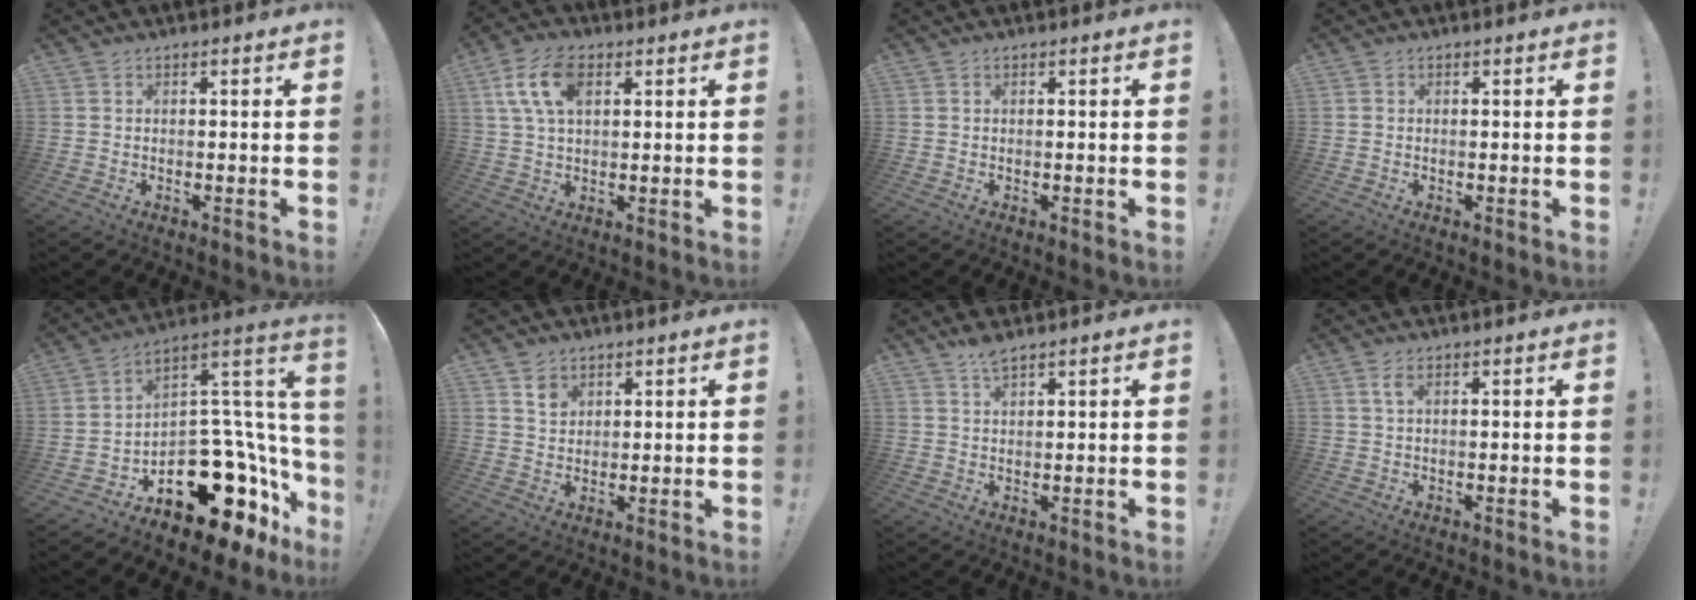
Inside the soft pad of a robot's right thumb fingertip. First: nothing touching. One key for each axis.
{"total": 11.1, "fx": 3.7, "fy": 6.3, "fz": 8.3, "tx": -0.157, "ty": 0.004, "tz": 0.069}
{"total": 0.0}
{"total": 0.5, "fx": -0.1, "fy": 0.5, "fz": -0.1, "tx": 0.004, "ty": 0.002, "tz": -0.002}
{"total": 20.0, "fx": -11.2, "fy": 11.0, "fz": 12.4, "tx": -0.125, "ty": 0.040, "tz": -0.167}
{"total": 4.1, "fx": 2.6, "fy": 2.9, "fz": 1.1, "tx": 0.001, "ty": -0.017, "tz": 0.045}
{"total": 3.2, "fx": 2.6, "fy": 0.5, "fz": 1.8, "tx": -0.028, "ty": -0.017, "tz": 0.044}
{"total": 2.2, "fx": 0.8, "fy": 0.5, "fz": 1.9, "tx": -0.033, "ty": 0.000, "tz": 0.012}